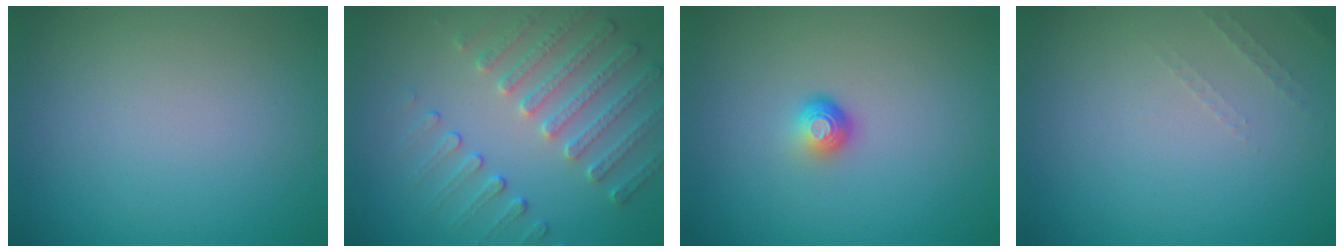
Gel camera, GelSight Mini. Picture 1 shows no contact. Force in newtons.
{"total": 4.0, "press": 3.7, "slide": 1.6}
{"total": 1.6, "press": 1.0, "slide": 1.3}
{"total": 0.9, "press": 0.9, "slide": 0.3}